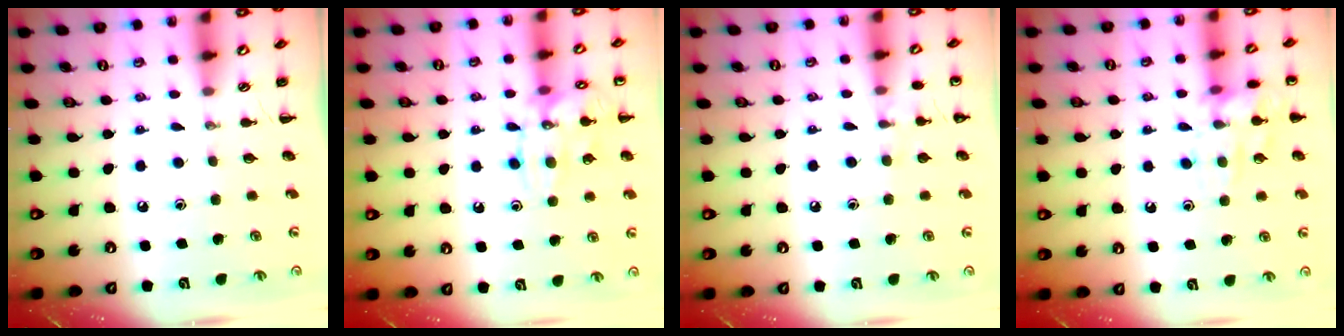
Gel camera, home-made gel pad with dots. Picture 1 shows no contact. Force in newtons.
{"total": 12.8, "press": 12.7, "slide": 1.0}
{"total": 5.3, "press": 5.0, "slide": 1.7}
{"total": 11.5, "press": 11.4, "slide": 0.6}